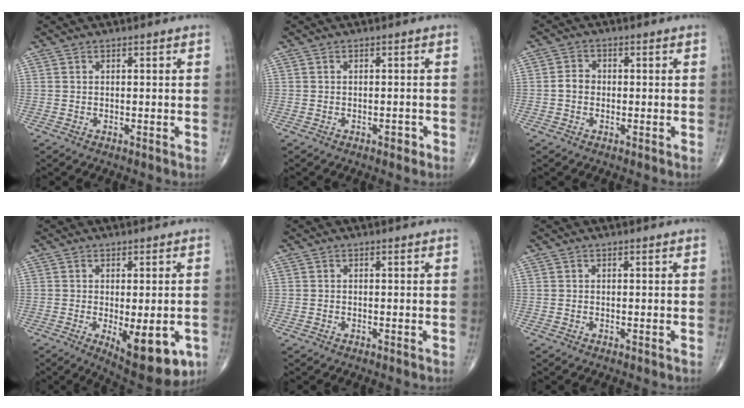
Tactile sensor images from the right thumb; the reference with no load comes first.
{"total": 1.2, "force": [-0.7, 0.7, 0.7], "torque": [-0.004, 0.001, -0.011]}
{"total": 2.8, "force": [-0.4, 2.3, 1.5], "torque": [-0.019, 0.010, -0.013]}
{"total": 12.7, "force": [-4.2, 4.9, 10.9], "torque": [-0.133, -0.014, -0.046]}
{"total": 0.0}
{"total": 0.0}